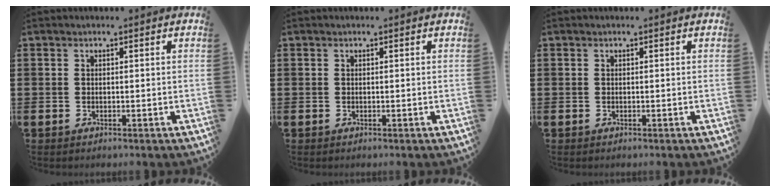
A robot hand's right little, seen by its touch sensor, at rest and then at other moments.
{"total": 0.0}
{"total": 0.0}